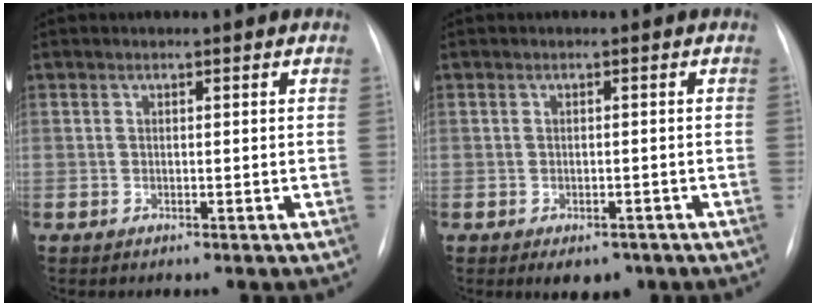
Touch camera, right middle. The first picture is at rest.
{"total": 4.0, "force": [-2.6, 2.2, 2.1], "torque": [-0.017, -0.002, -0.026]}